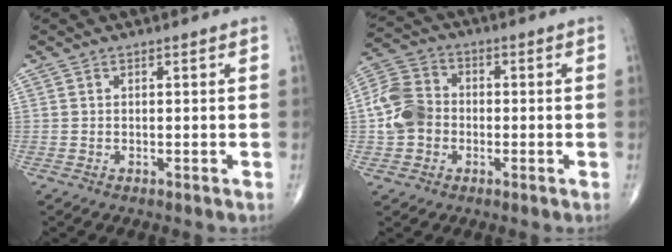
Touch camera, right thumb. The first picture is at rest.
{"total": 9.0, "force": [-1.3, 7.4, 4.9], "torque": [-0.089, 0.028, -0.035]}